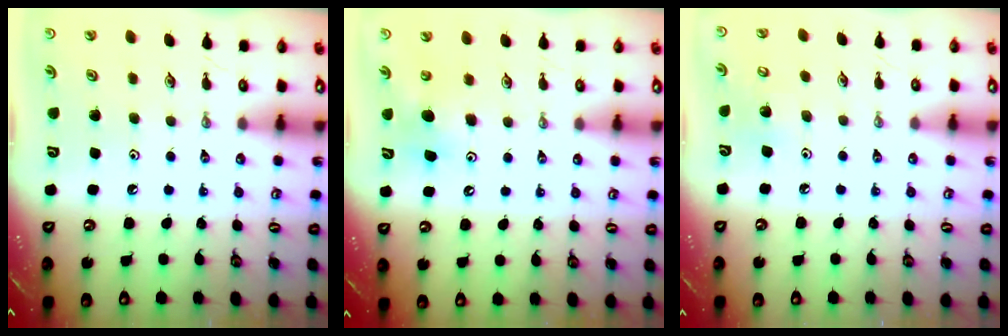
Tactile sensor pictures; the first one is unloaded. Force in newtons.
{"total": 6.4, "press": 6.1, "slide": 2.0}
{"total": 6.0, "press": 6.0, "slide": 0.9}